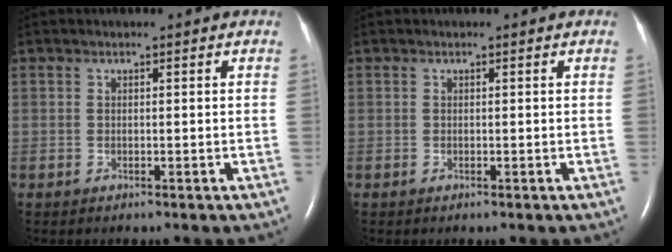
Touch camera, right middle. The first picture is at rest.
{"total": 0.0}